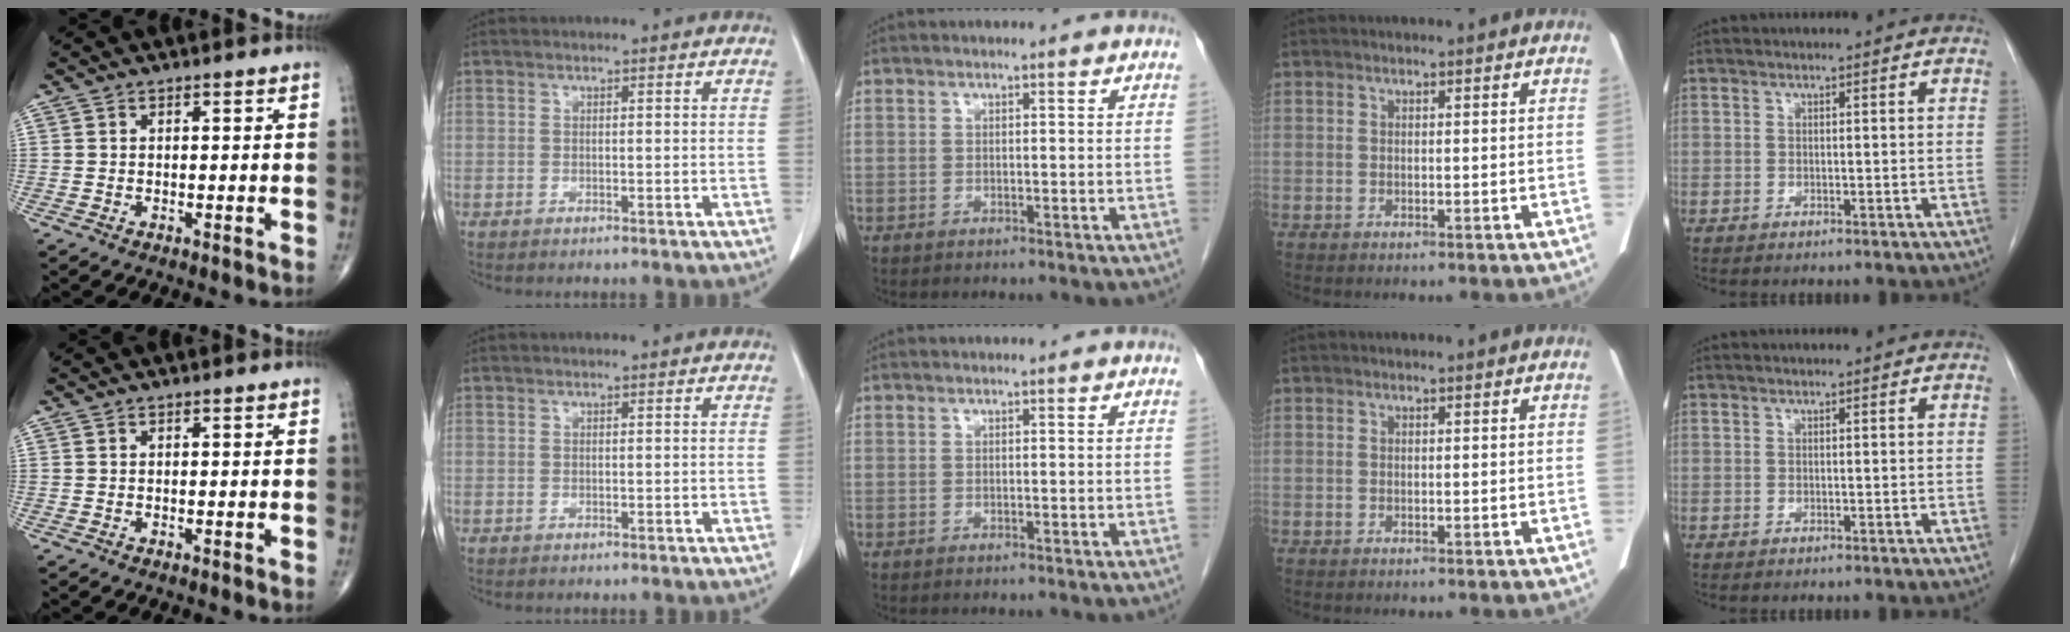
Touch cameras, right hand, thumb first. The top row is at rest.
{}